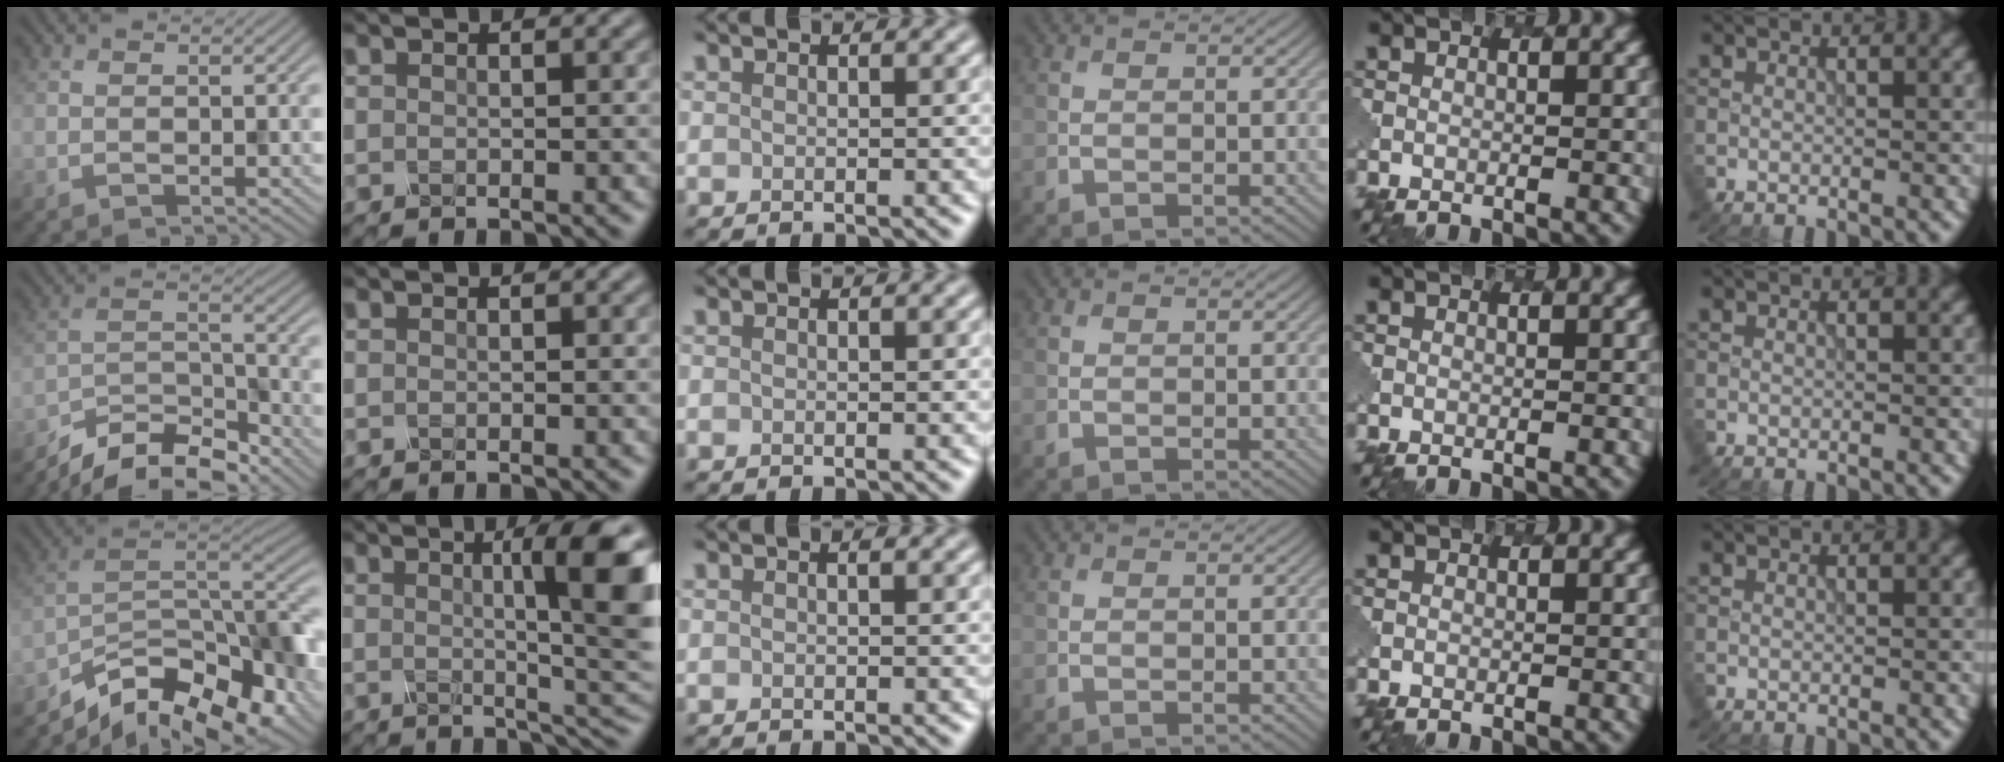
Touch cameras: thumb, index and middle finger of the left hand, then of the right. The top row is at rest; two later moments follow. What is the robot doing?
{"motion": "twist", "object": "rubiks cube"}